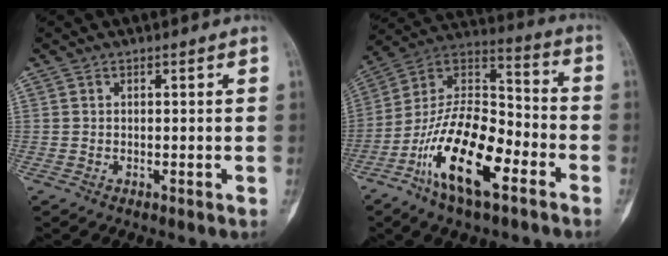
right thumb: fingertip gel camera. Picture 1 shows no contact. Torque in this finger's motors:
{"motor_torque": [0.41, 0.82, 1.65, -1.12, 0.18]}